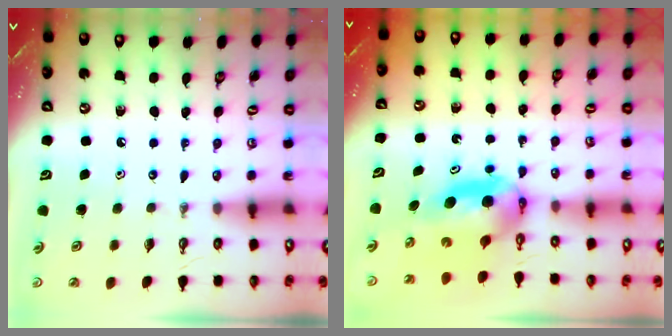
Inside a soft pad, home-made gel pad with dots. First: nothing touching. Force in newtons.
{"total": 6.4, "press": 6.0, "slide": 2.4}